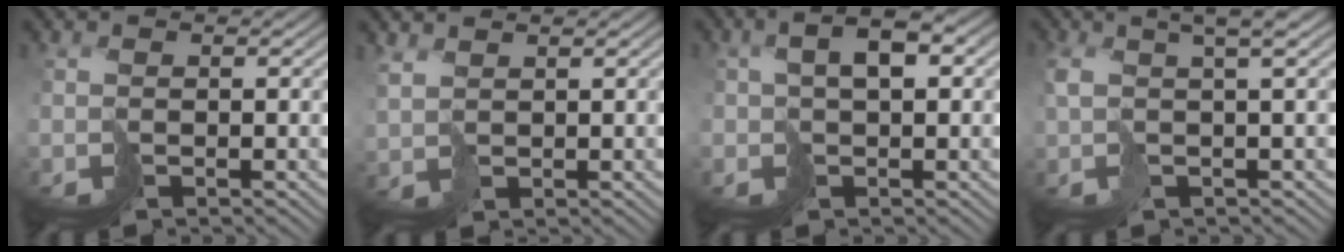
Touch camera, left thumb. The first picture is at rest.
{"total": 2.2, "force": [2.2, 0.5, 0.0], "torque": [-0.009, 0.004, 0.055]}
{"total": 4.6, "force": [0.6, 2.5, 3.8], "torque": [-0.076, 0.008, 0.010]}
{"total": 5.5, "force": [1.6, 1.4, 5.0], "torque": [-0.080, 0.013, 0.023]}